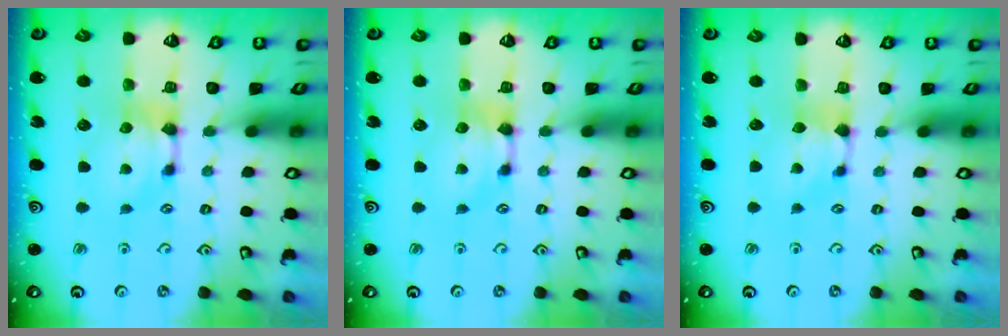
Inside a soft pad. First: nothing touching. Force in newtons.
{"total": 0.0}
{"total": 0.9, "press": 0.7, "slide": 0.6}